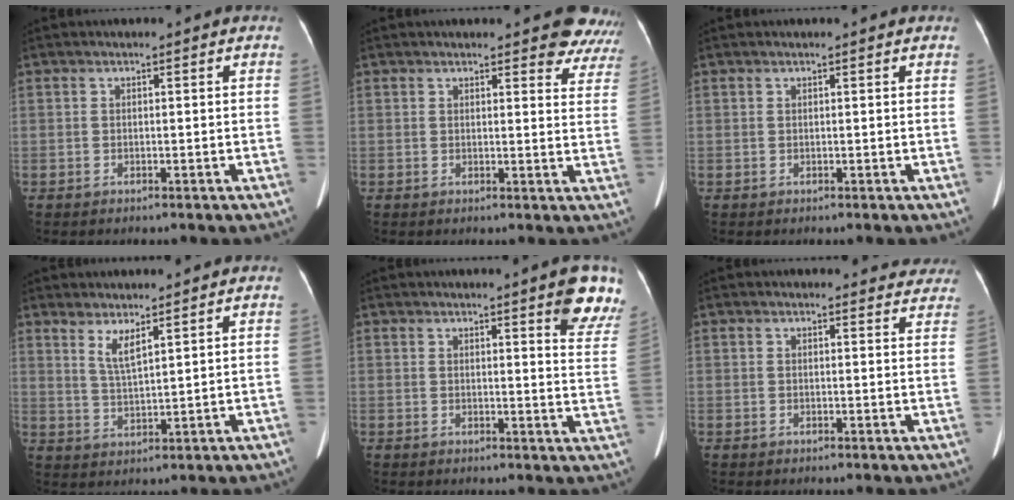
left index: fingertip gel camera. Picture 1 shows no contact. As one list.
[{"total": 8.6, "force": [7.9, 2.7, 2.2], "torque": [0.017, -0.021, 0.056]}, {"total": 0.7, "force": [0.7, 0.1, 0.1], "torque": [-0.009, 0.006, 0.007]}, {"total": 3.5, "force": [2.5, 0.3, 2.4], "torque": [-0.052, -0.011, 0.055]}, {"total": 7.8, "force": [5.9, 0.8, 5.1], "torque": [-0.037, -0.023, 0.048]}, {"total": 8.2, "force": [7.8, 2.5, 0.6], "torque": [0.033, -0.011, 0.052]}]